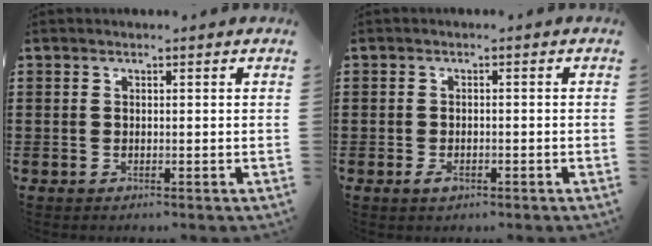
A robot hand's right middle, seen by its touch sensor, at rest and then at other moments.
{"total": 1.4, "force": [-0.7, 0.7, 0.9], "torque": [-0.018, -0.002, -0.013]}